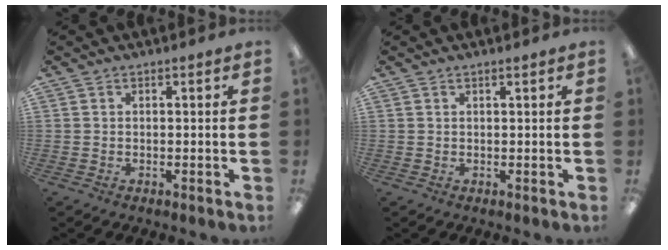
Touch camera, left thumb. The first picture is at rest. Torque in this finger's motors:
{"motor_torque": [-0.14, -0.03, -0.24, 0.08, 0.01]}